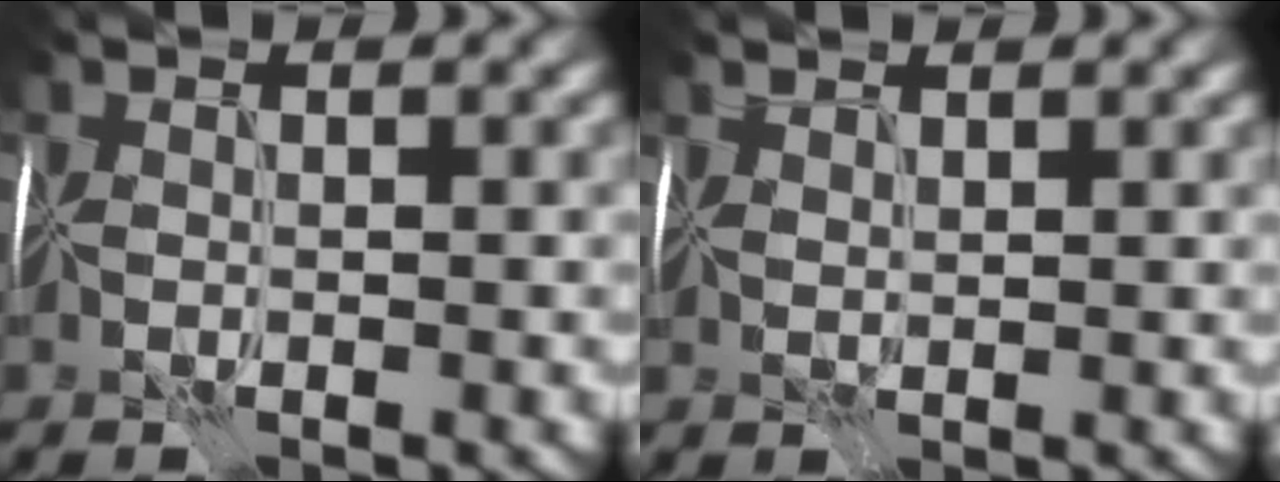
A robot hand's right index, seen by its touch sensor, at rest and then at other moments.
{"total": 1.7, "force": [1.6, 0.3, 0.5], "torque": [-0.014, 0.006, 0.030]}